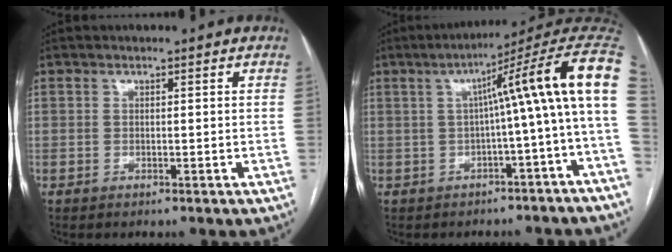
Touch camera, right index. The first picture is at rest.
{"total": 13.0, "force": [0.9, -0.5, 12.9], "torque": [-0.168, 0.045, 0.004]}